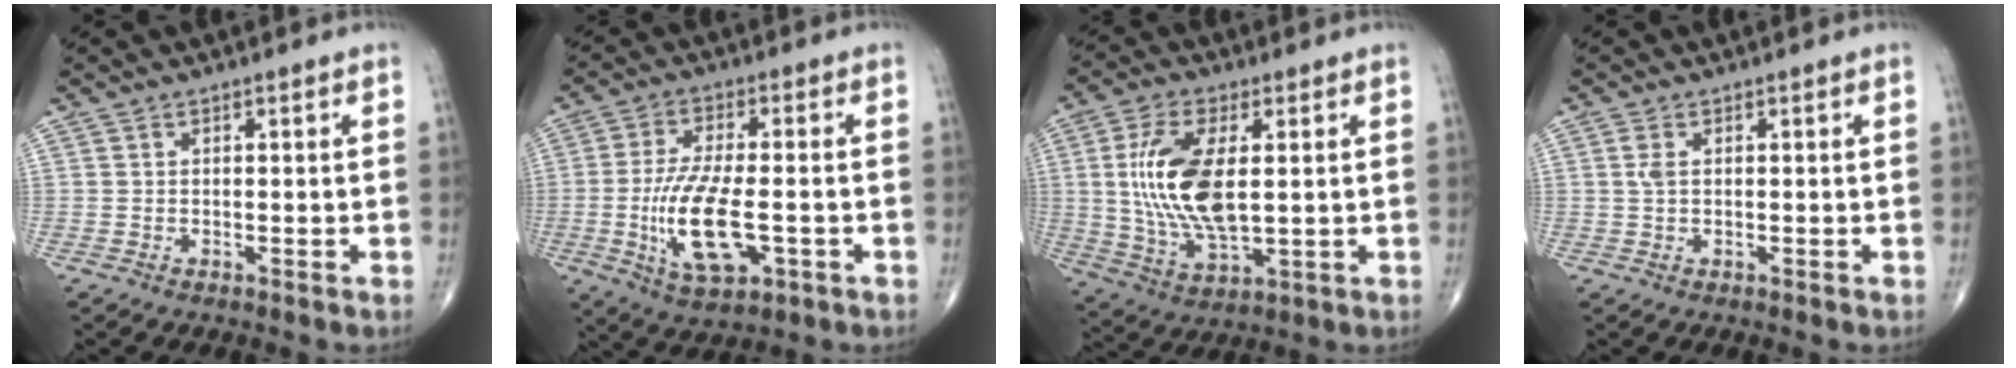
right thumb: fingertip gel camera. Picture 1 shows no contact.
{"total": 13.4, "force": [-2.8, 5.4, 11.9], "torque": [-0.228, -0.002, -0.044]}
{"total": 15.3, "force": [1.9, 6.9, 13.5], "torque": [-0.271, -0.013, 0.043]}
{"total": 1.7, "force": [0.4, 0.8, 1.4], "torque": [-0.037, 0.005, 0.010]}